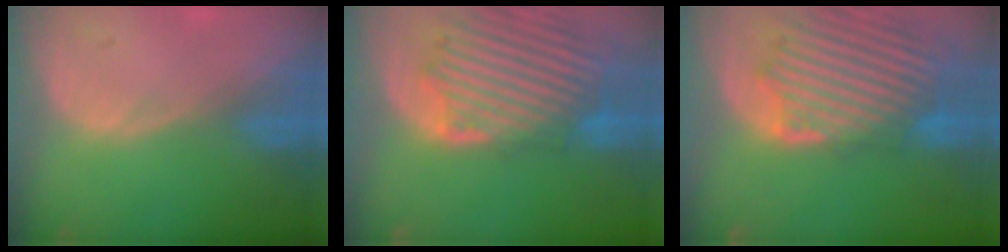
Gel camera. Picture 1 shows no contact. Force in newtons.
{"total": 13.3, "press": 11.6, "slide": 6.4}
{"total": 13.4, "press": 11.6, "slide": 6.6}